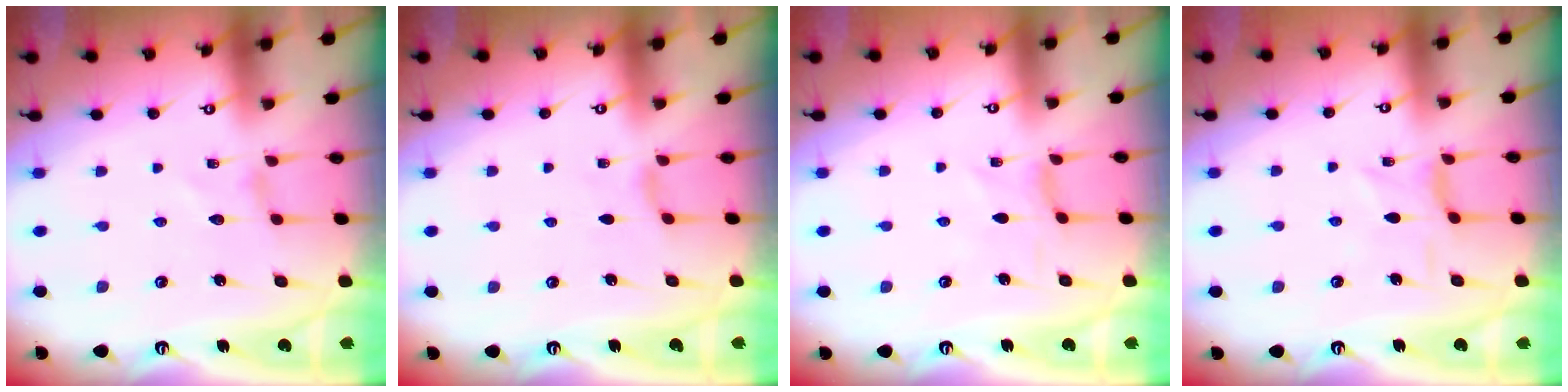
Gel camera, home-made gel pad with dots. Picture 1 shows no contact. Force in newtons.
{"total": 2.2, "press": 2.2, "slide": 0.5}
{"total": 0.0}
{"total": 1.0, "press": 0.9, "slide": 0.4}